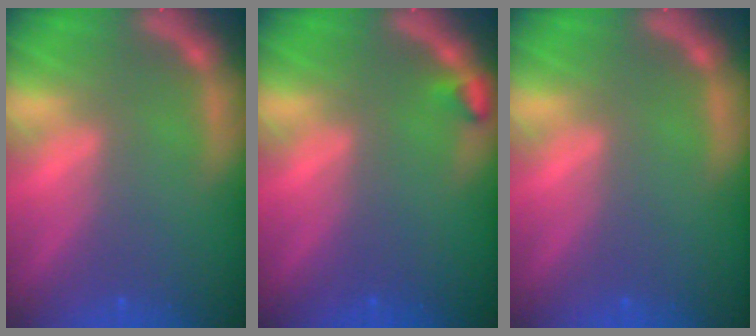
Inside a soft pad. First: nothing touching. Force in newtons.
{"total": 0.9}
{"total": 0.0}